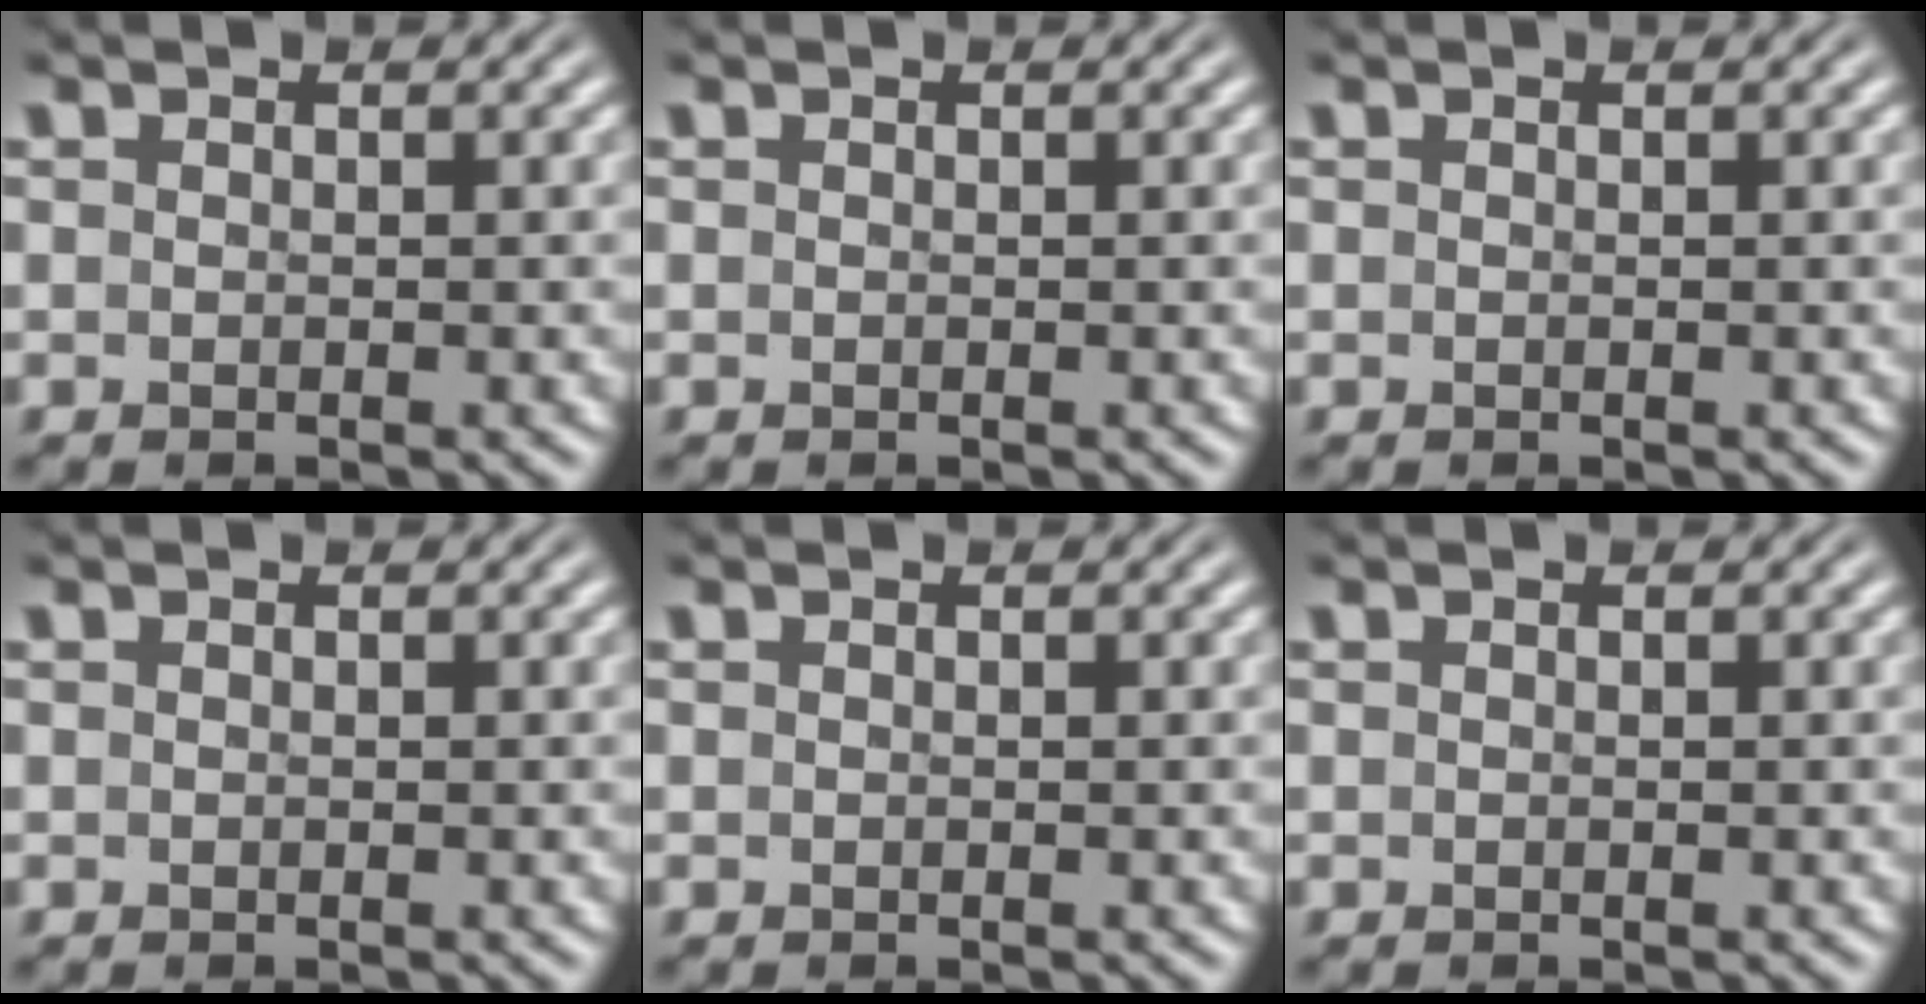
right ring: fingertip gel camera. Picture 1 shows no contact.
{"total": 0.0}
{"total": 0.0}
{"total": 0.0}
{"total": 0.0}
{"total": 0.0}